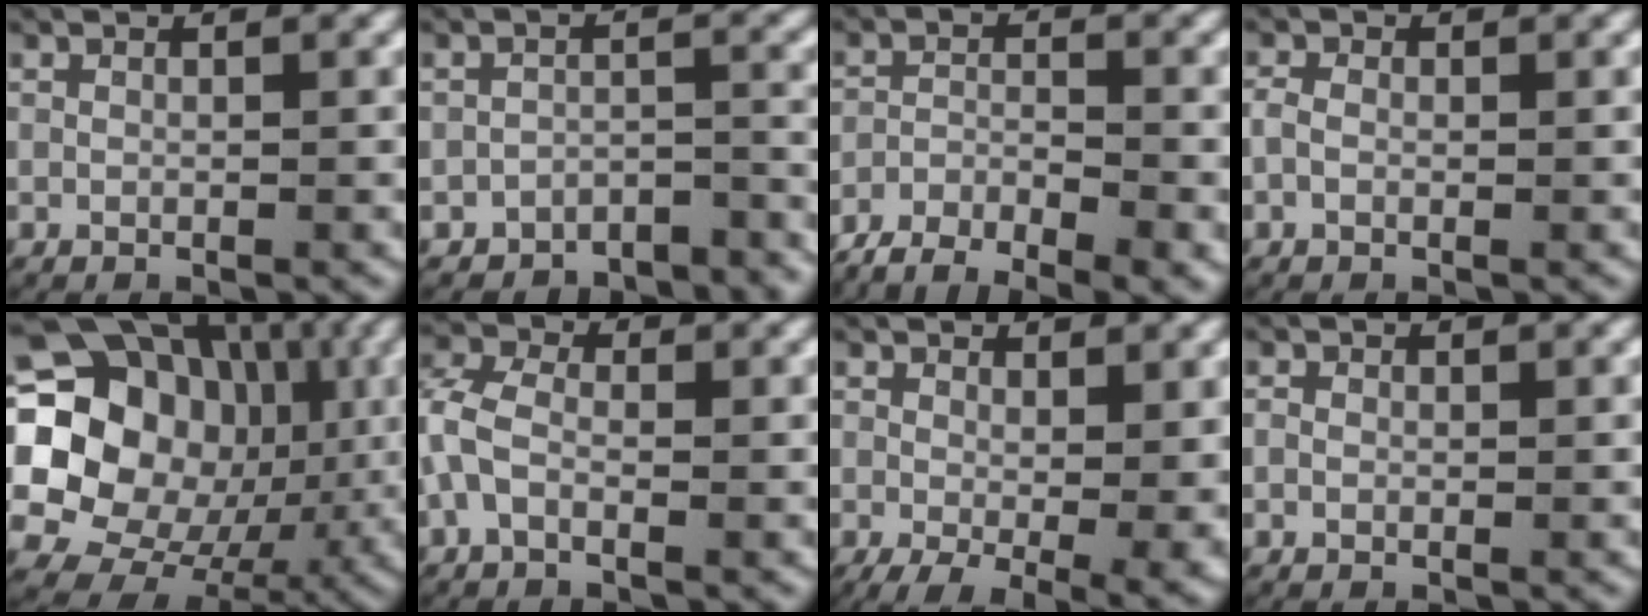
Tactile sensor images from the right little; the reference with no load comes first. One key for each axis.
{"total": 5.9, "fx": -5.6, "fy": 1.7, "fz": 0.9, "tx": 0.000, "ty": -0.008, "tz": -0.092}
{"total": 7.6, "fx": -6.5, "fy": 2.7, "fz": 3.0, "tx": -0.043, "ty": -0.022, "tz": -0.102}
{"total": 1.3, "fx": -0.3, "fy": 1.0, "fz": 0.8, "tx": -0.018, "ty": -0.001, "tz": -0.008}
{"total": 21.2, "fx": -0.5, "fy": 18.2, "fz": 10.9, "tx": -0.234, "ty": -0.057, "tz": -0.004}
{"total": 4.0, "fx": -0.3, "fy": 3.2, "fz": 2.3, "tx": -0.065, "ty": -0.005, "tz": -0.011}
{"total": 6.1, "fx": -2.3, "fy": 2.4, "fz": 5.1, "tx": -0.058, "ty": -0.034, "tz": -0.019}
{"total": 0.7, "fx": -0.2, "fy": 0.6, "fz": 0.3, "tx": -0.007, "ty": -0.004, "tz": -0.002}